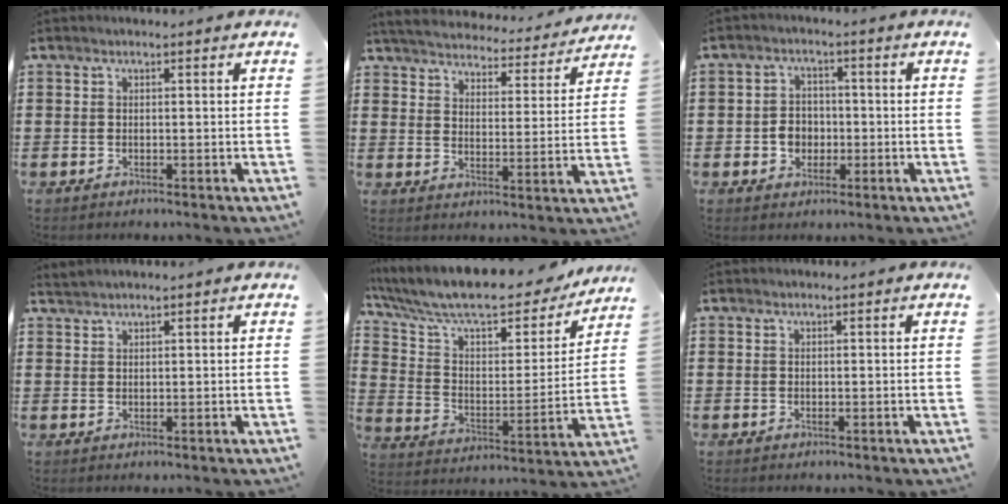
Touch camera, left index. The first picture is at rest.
{"total": 4.8, "force": [4.8, 0.2, 0.4], "torque": [-0.036, -0.035, 0.079]}
{"total": 3.5, "force": [-0.7, 3.0, 1.6], "torque": [-0.031, 0.002, -0.018]}
{"total": 1.4, "force": [1.4, 0.0, 0.1], "torque": [-0.005, 0.000, 0.027]}
{"total": 11.4, "force": [9.5, 2.7, 5.6], "torque": [-0.142, -0.063, 0.163]}
{"total": 0.0}